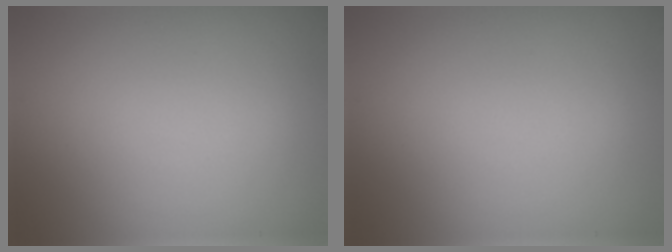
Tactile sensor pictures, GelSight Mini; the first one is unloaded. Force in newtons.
{"total": 0.0}